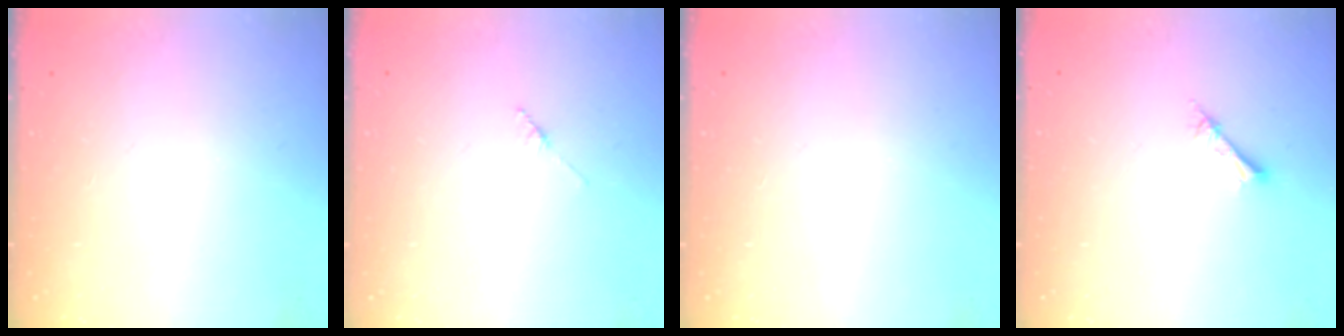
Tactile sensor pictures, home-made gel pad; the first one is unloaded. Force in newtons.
{"total": 1.7, "press": 1.6, "slide": 0.2}
{"total": 0.0}
{"total": 2.4, "press": 2.4, "slide": 0.3}